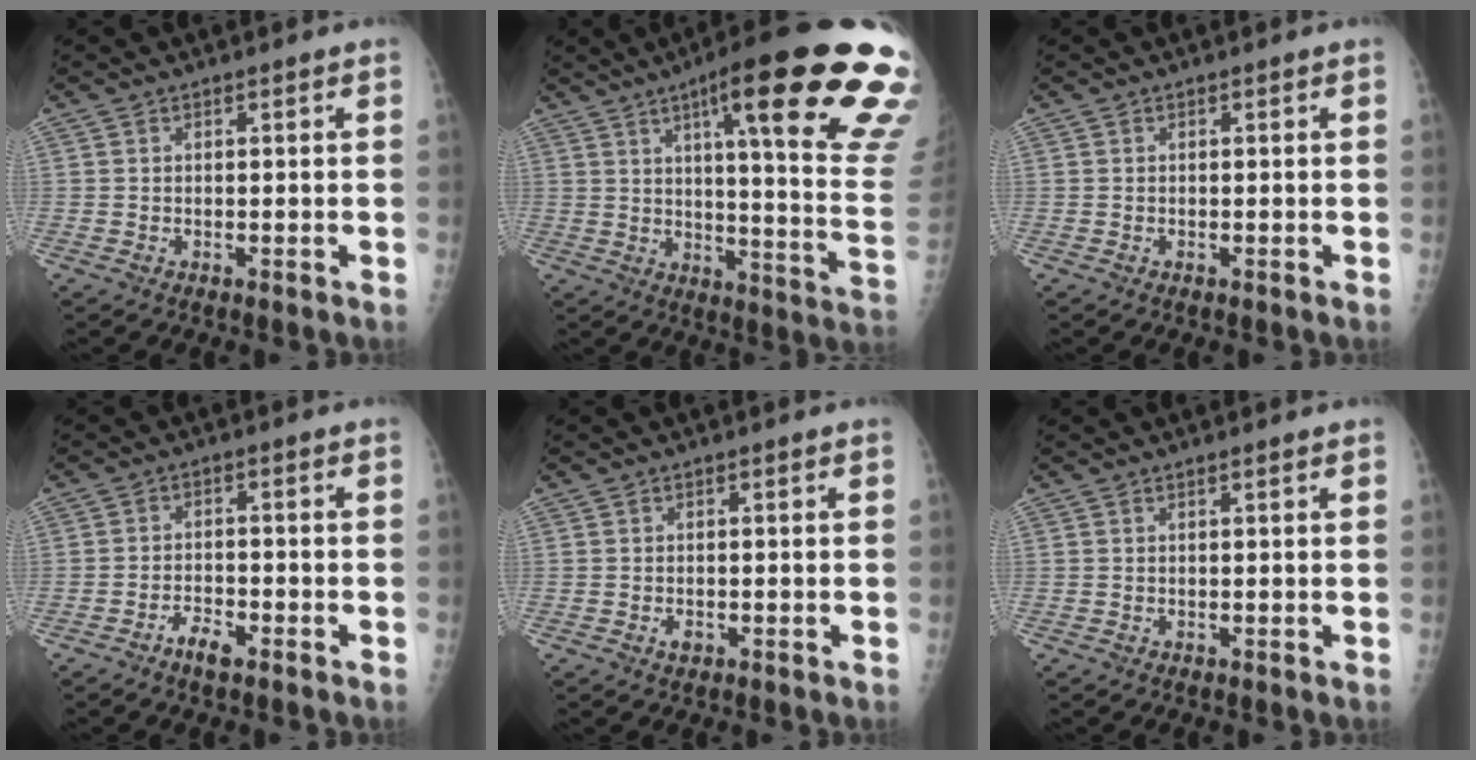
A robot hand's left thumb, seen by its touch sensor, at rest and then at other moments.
{"total": 28.9, "force": [16.2, 4.2, 23.6], "torque": [-0.253, -0.055, 0.219]}
{"total": 0.0}
{"total": 3.6, "force": [-2.5, 1.4, 2.1], "torque": [-0.038, 0.016, -0.045]}
{"total": 1.3, "force": [-0.5, 1.0, 0.8], "torque": [-0.008, 0.001, -0.006]}
{"total": 0.6, "force": [0.4, 0.0, 0.4], "torque": [-0.007, 0.001, 0.005]}